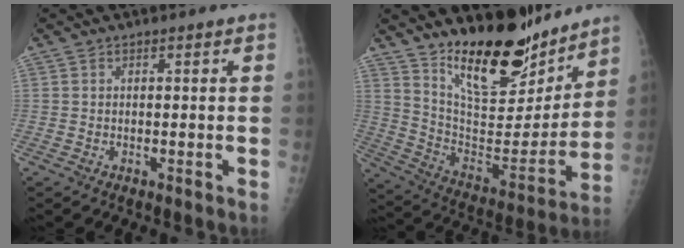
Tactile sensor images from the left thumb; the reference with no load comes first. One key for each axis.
{"total": 21.4, "fx": 16.6, "fy": 7.6, "fz": 11.0, "tx": -0.121, "ty": -0.118, "tz": 0.281}